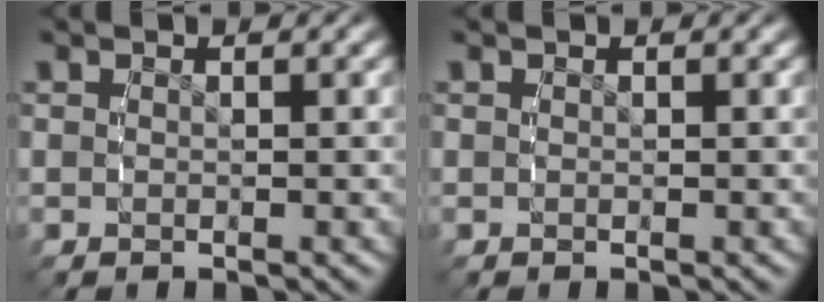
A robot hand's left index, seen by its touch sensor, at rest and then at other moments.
{"total": 0.0}